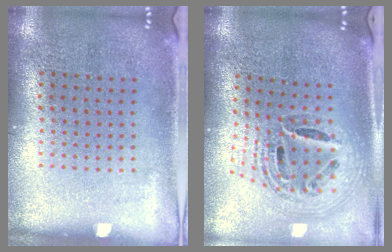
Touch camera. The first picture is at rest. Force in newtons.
{"total": 1.6, "press": 1.4, "slide": 0.8}